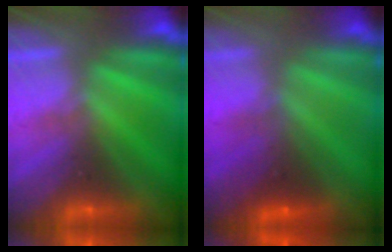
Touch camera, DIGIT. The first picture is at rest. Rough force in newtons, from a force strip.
{"total": 1.9}